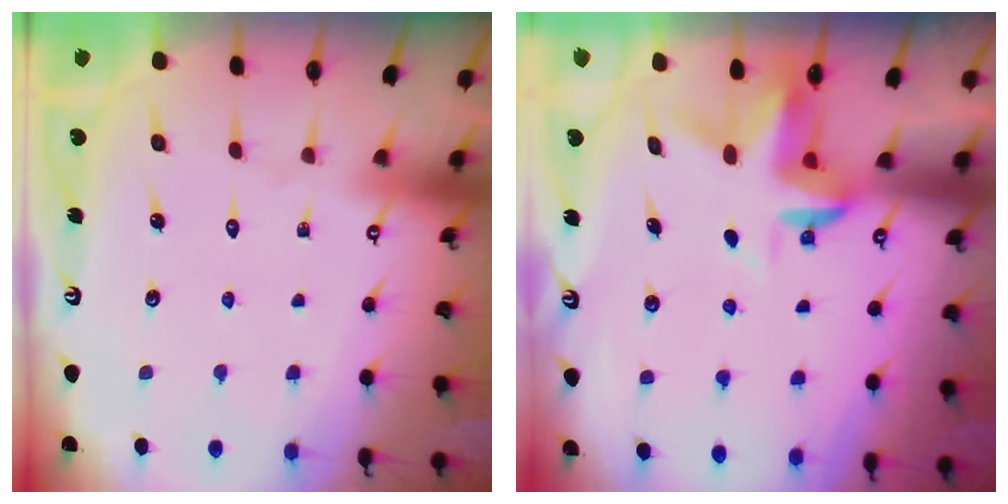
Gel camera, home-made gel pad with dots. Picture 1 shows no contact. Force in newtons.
{"total": 3.1, "press": 3.1, "slide": 0.4}